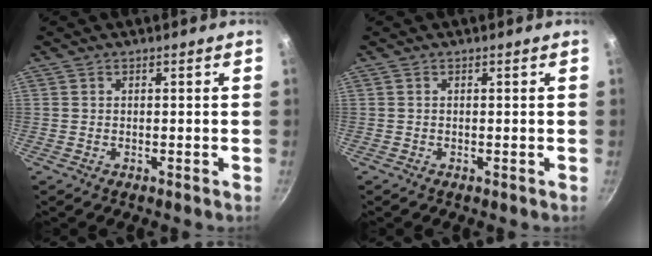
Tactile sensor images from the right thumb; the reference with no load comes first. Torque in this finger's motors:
{"motor_torque": [-0.06, -0.28, 0.32, 0.04, -0.03]}